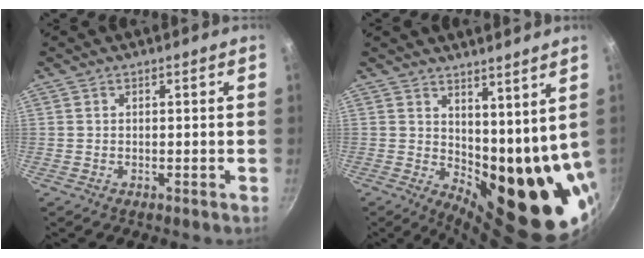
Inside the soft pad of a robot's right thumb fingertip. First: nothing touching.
{"total": 16.7, "force": [5.5, 8.3, 13.4], "torque": [-0.147, -0.043, 0.108]}